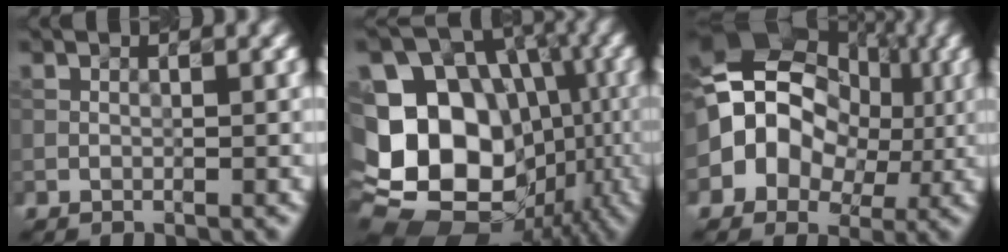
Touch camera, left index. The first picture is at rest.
{"total": 19.5, "force": [-3.0, 16.2, 10.5], "torque": [-0.177, 0.002, -0.047]}
{"total": 11.3, "force": [0.8, 8.9, 7.0], "torque": [-0.102, 0.019, -0.006]}